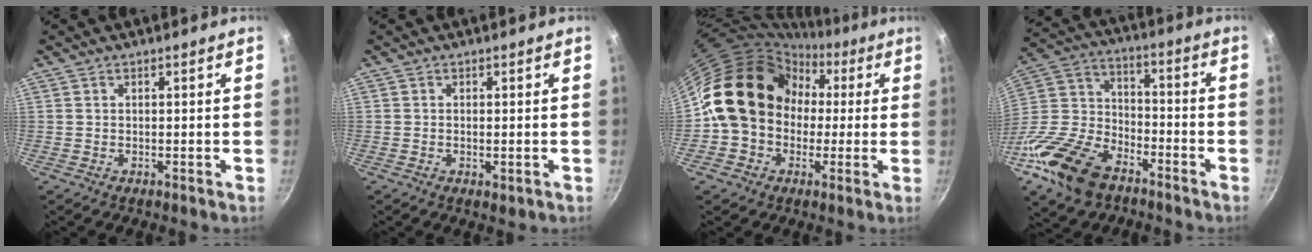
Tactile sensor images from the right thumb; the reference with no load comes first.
{"total": 1.5, "force": [-0.4, 0.5, 1.4], "torque": [-0.024, -0.005, -0.006]}
{"total": 18.0, "force": [0.5, 15.4, 9.3], "torque": [-0.125, 0.056, -0.002]}
{"total": 3.0, "force": [-1.8, 1.6, 1.7], "torque": [-0.040, 0.014, -0.036]}